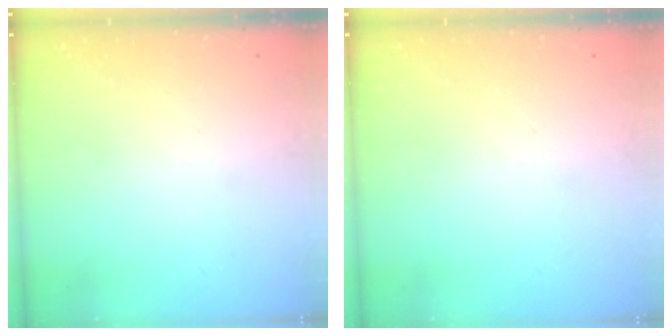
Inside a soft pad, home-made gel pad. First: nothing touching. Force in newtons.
{"total": 0.0}